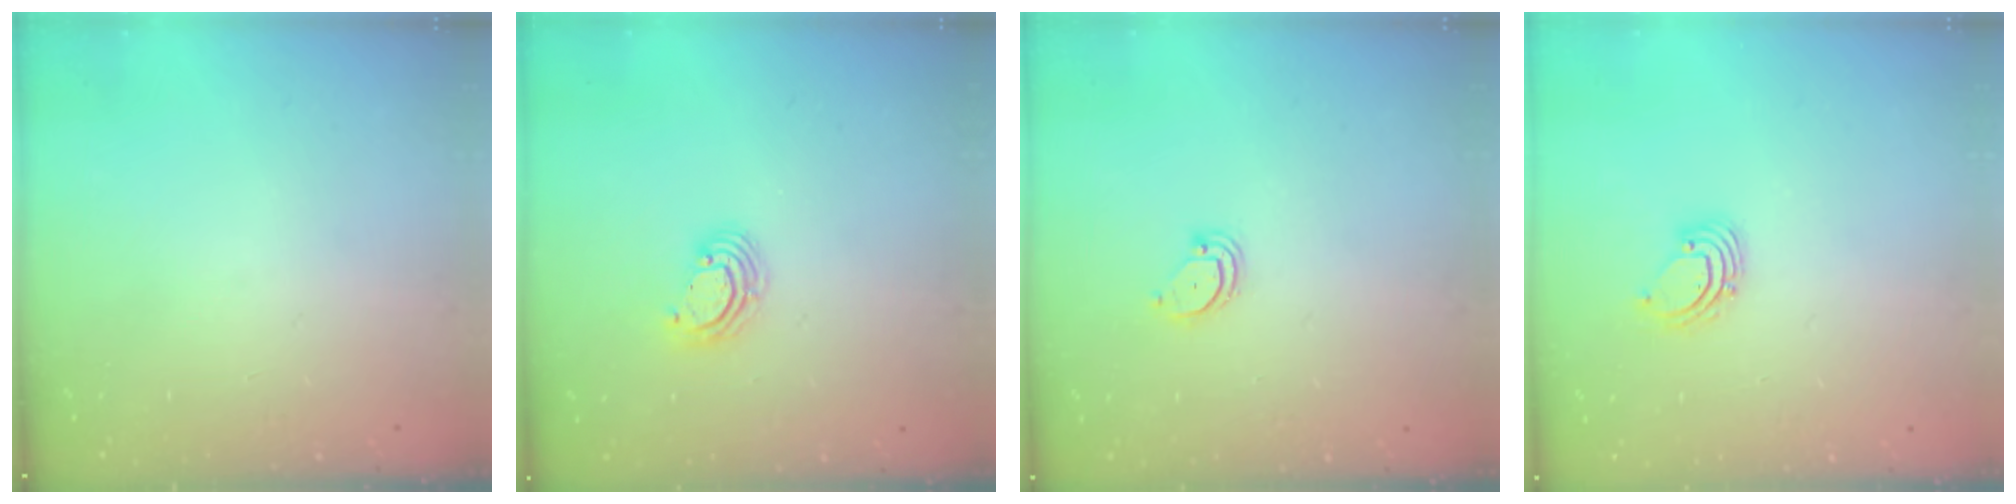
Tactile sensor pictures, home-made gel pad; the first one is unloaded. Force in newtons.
{"total": 3.6, "press": 3.6, "slide": 0.2}
{"total": 2.9, "press": 2.9, "slide": 0.2}
{"total": 2.6, "press": 2.6, "slide": 0.2}